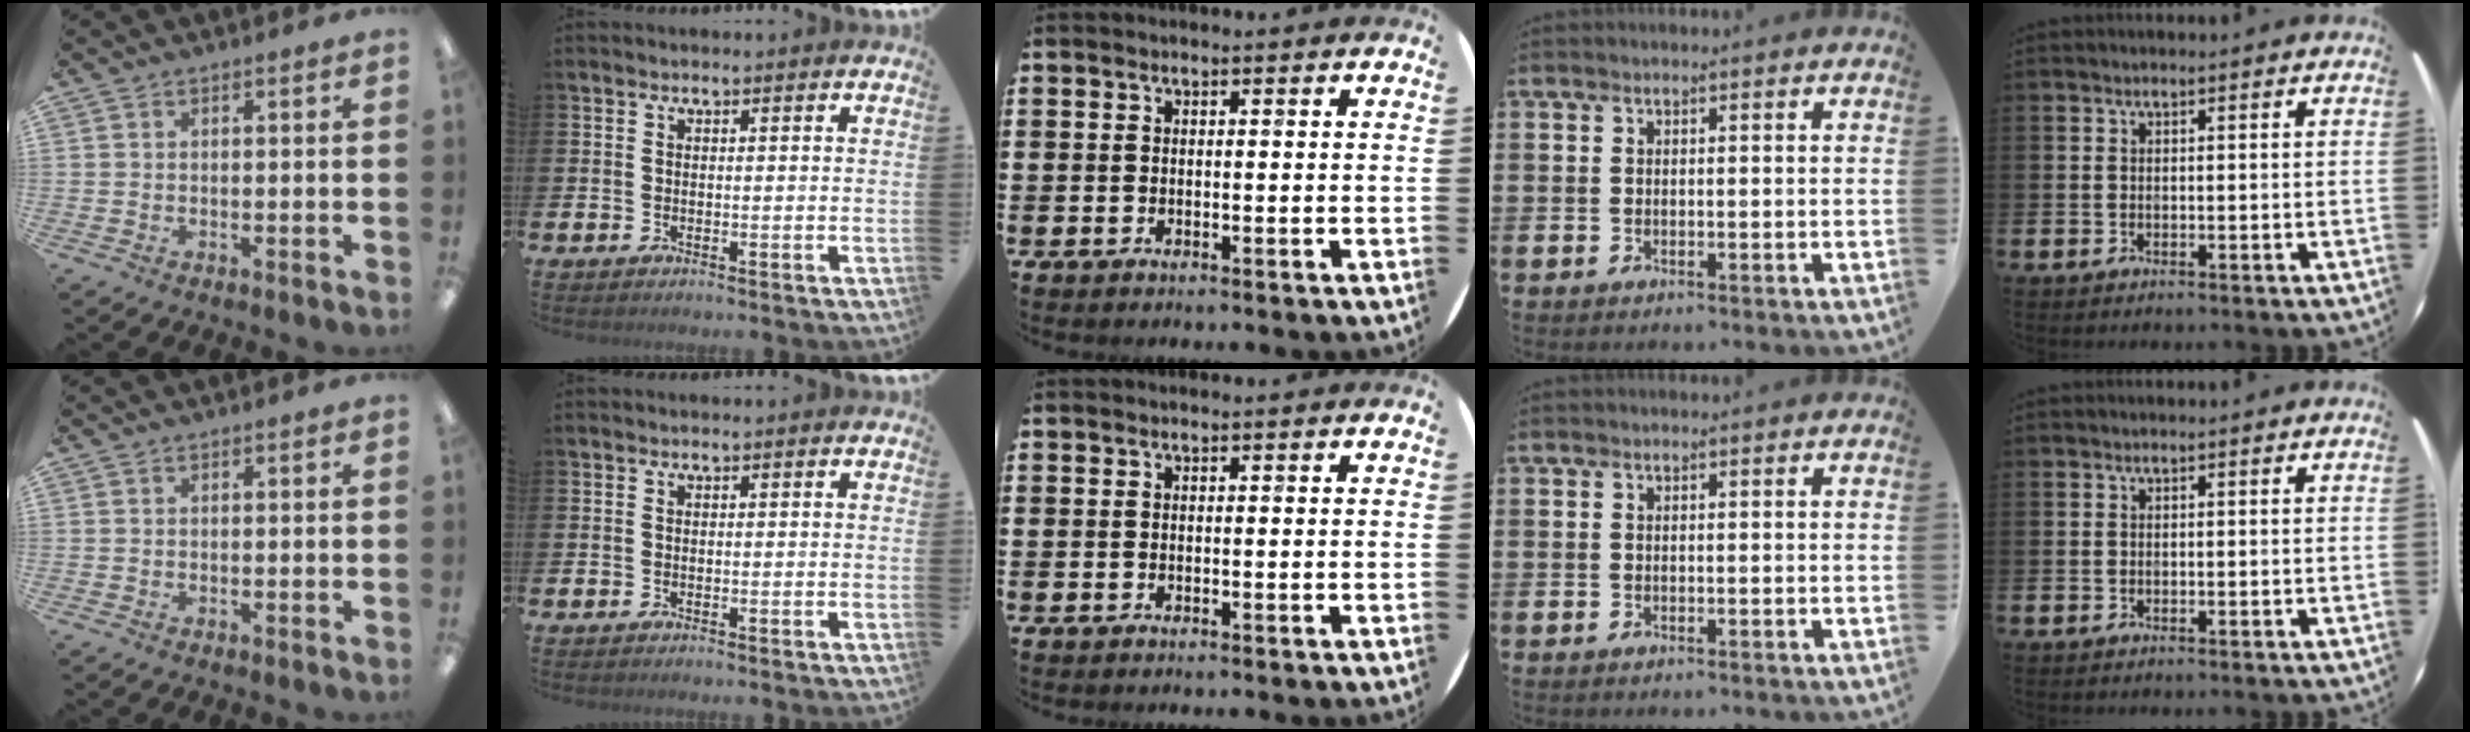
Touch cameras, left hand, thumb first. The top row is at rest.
{}